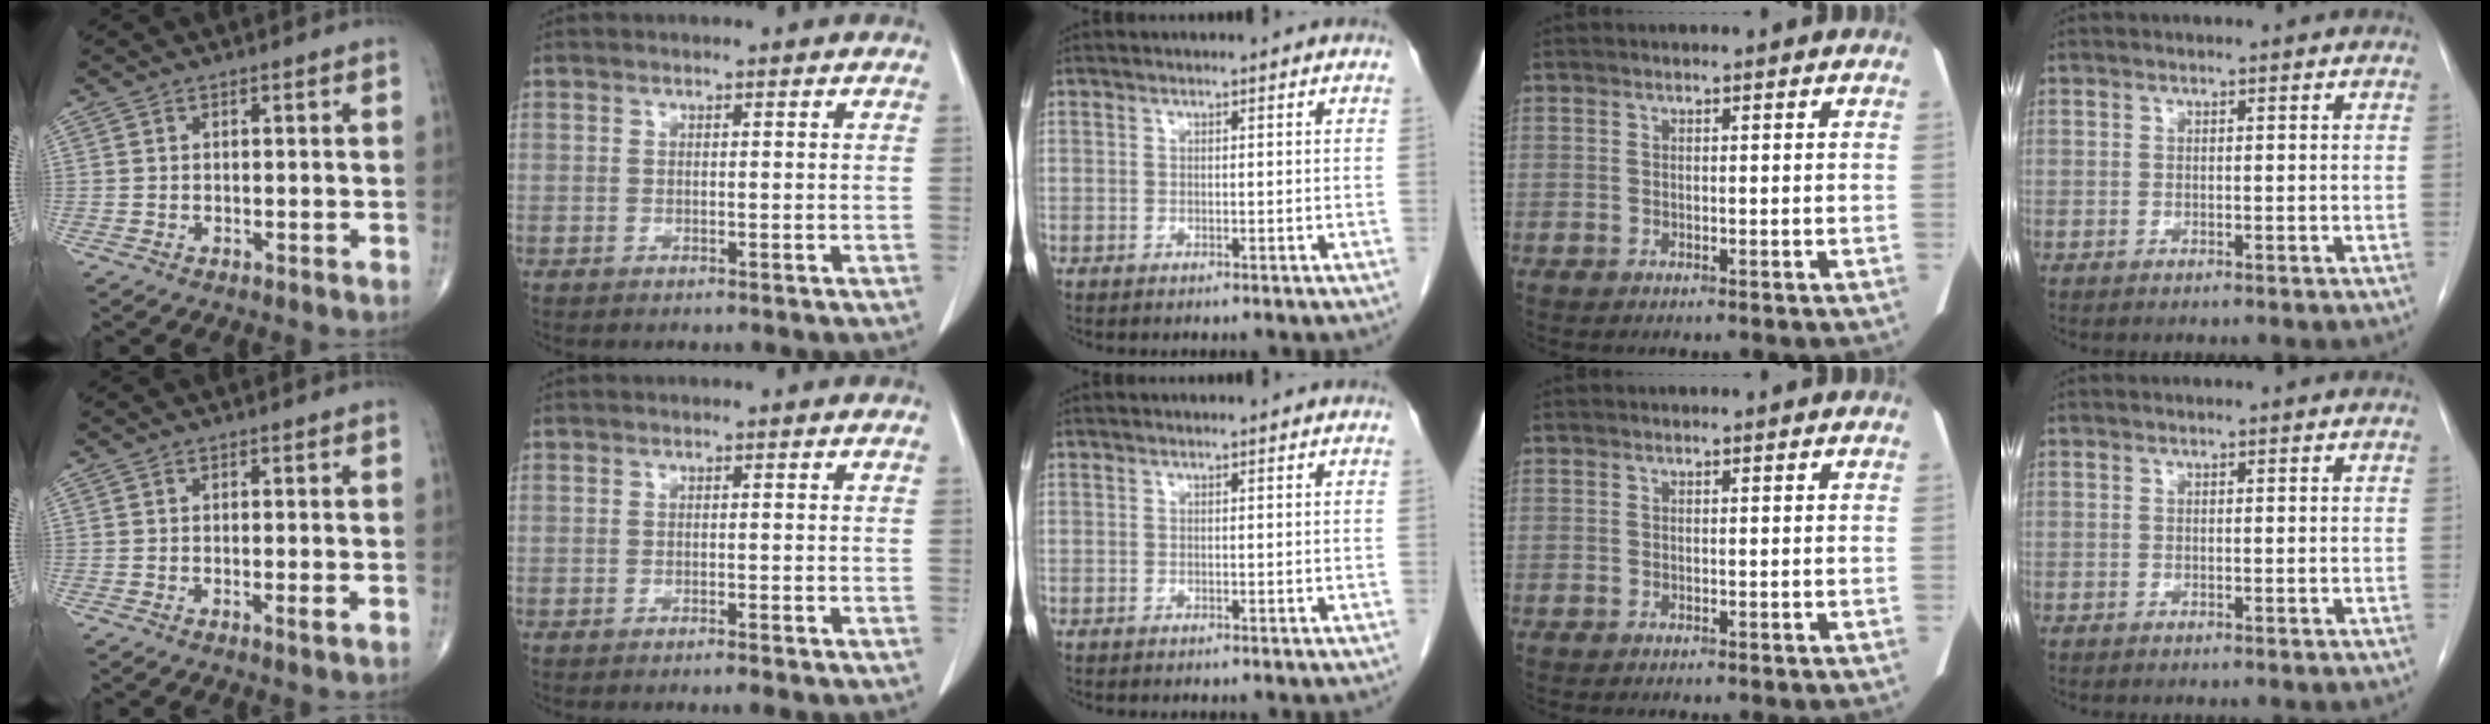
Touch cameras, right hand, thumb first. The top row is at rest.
{"thumb": {"total": 1.3, "force": [-0.3, 0.1, 1.2], "torque": [-0.023, -0.006, -0.008]}, "index": {"total": 1.2, "force": [-0.9, 0.0, 0.7], "torque": [-0.016, -0.002, -0.013]}}